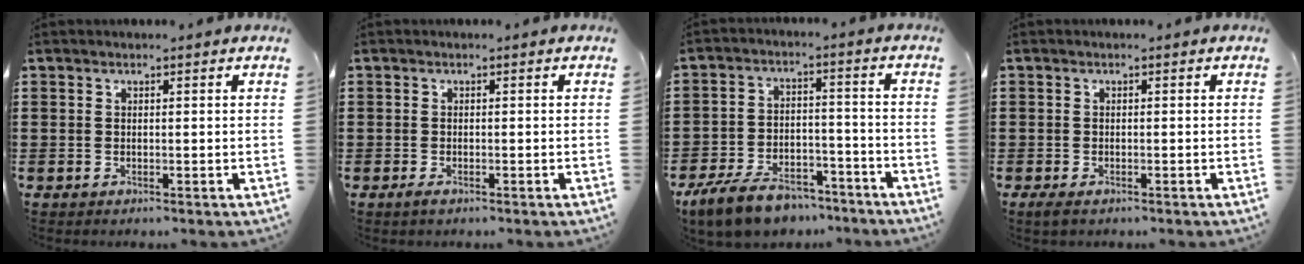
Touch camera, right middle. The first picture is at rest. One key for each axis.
{"total": 0.8, "fx": -0.5, "fy": 0.3, "fz": 0.4, "tx": -0.009, "ty": -0.004, "tz": -0.010}
{"total": 8.4, "fx": -7.2, "fy": 2.5, "fz": 3.3, "tx": -0.062, "ty": 0.021, "tz": -0.138}
{"total": 0.9, "fx": -0.5, "fy": 0.5, "fz": 0.4, "tx": -0.017, "ty": -0.004, "tz": -0.012}